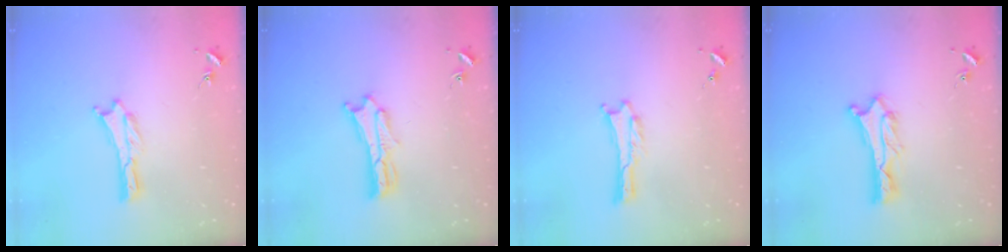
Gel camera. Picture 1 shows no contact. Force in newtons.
{"total": 2.5, "press": 2.5, "slide": 0.1}
{"total": 0.0}
{"total": 1.2, "press": 1.1, "slide": 0.1}